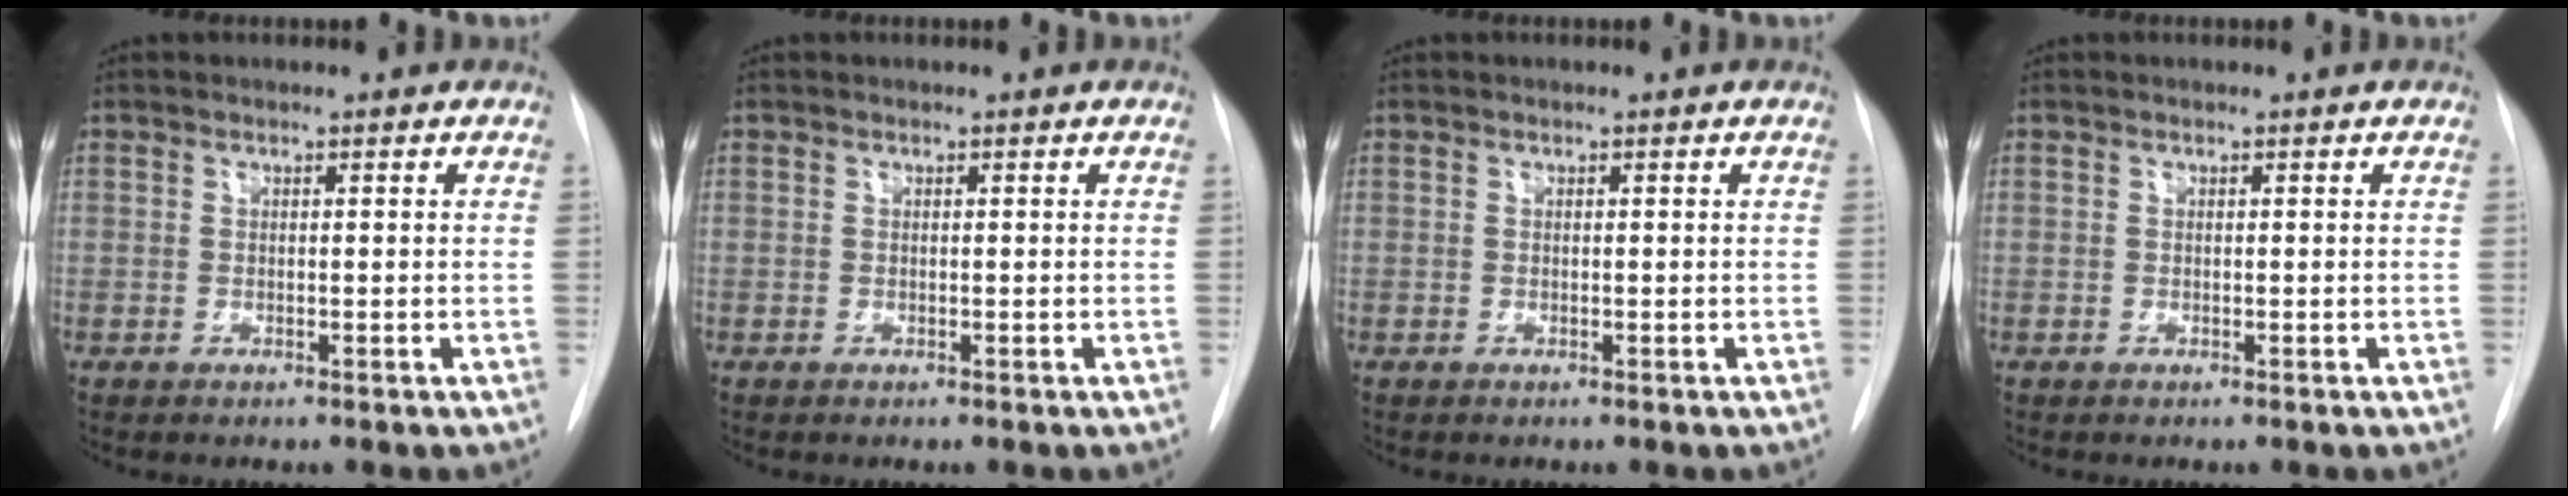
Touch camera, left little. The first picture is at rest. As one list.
[{"total": 0.0}, {"total": 0.0}, {"total": 0.0}]